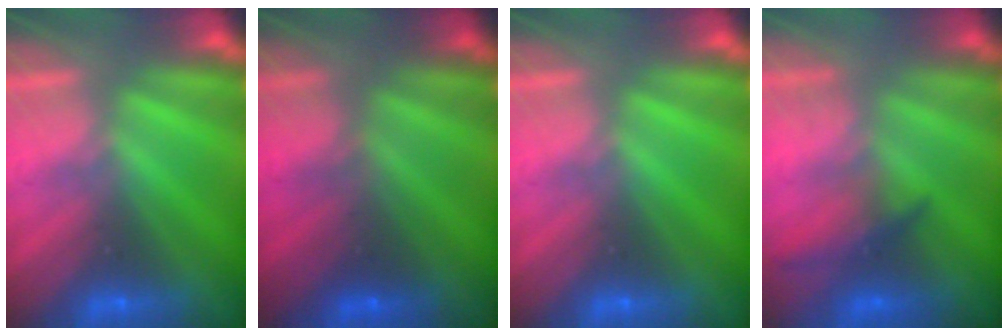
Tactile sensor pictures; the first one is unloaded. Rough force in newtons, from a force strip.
{"total": 1.9}
{"total": 0.0}
{"total": 1.9}